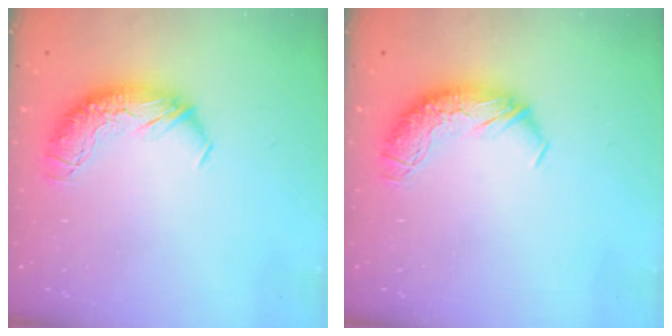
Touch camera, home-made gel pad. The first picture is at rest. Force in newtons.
{"total": 0.0}